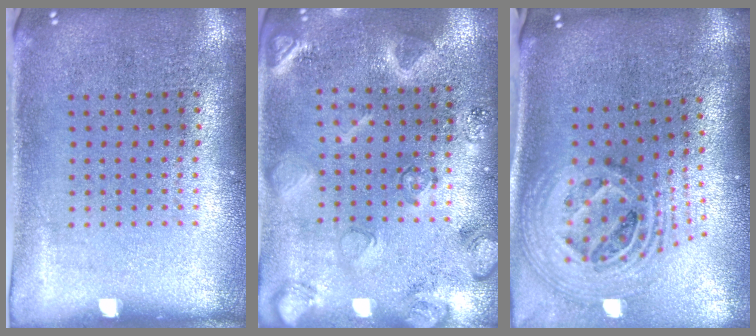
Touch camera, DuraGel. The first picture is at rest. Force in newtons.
{"total": 2.3, "press": 2.3, "slide": 0.1}
{"total": 2.6, "press": 1.8, "slide": 1.9}